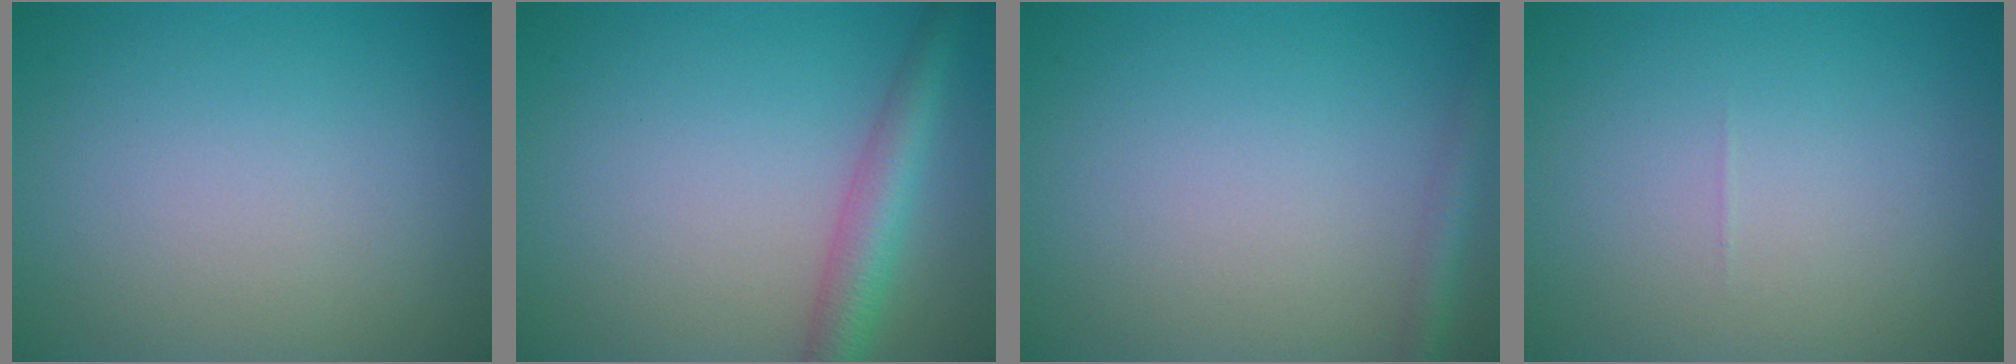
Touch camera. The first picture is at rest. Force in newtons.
{"total": 3.8, "press": 3.8, "slide": 0.1}
{"total": 1.8, "press": 1.8, "slide": 0.1}
{"total": 0.0}